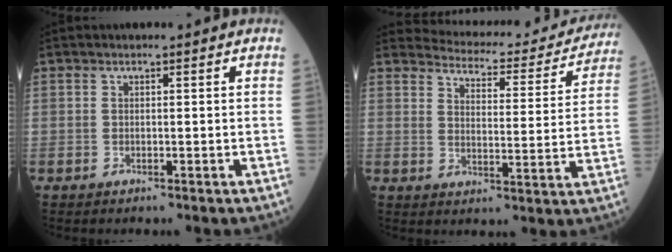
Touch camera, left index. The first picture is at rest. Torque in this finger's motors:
{"motor_torque": [0.87, -1.27, 0.01, -0.03]}